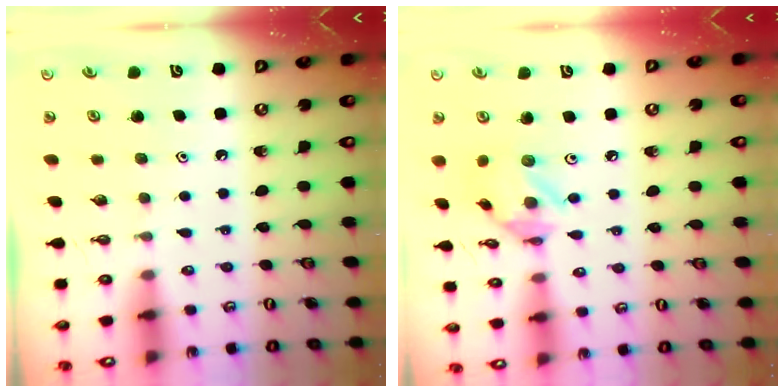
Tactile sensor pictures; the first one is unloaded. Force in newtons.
{"total": 9.0, "press": 9.0, "slide": 0.7}